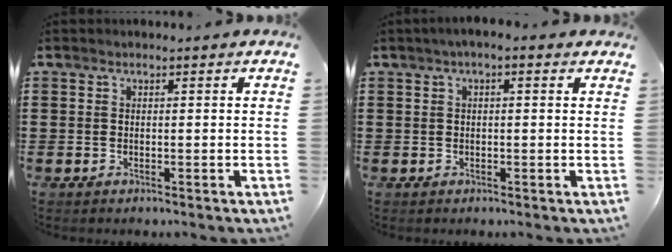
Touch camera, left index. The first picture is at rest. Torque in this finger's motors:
{"motor_torque": [0.75, 0.14, 0.32, 0.03]}